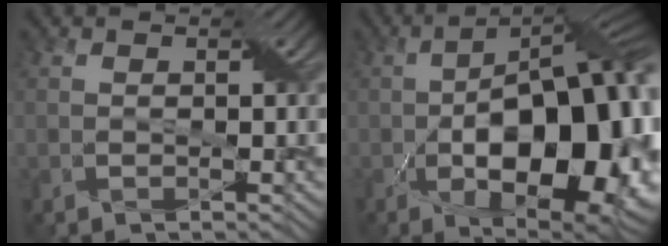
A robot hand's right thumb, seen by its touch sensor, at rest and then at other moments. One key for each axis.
{"total": 19.1, "fx": -4.3, "fy": 9.4, "fz": 16.1, "tx": -0.218, "ty": -0.013, "tz": -0.064}